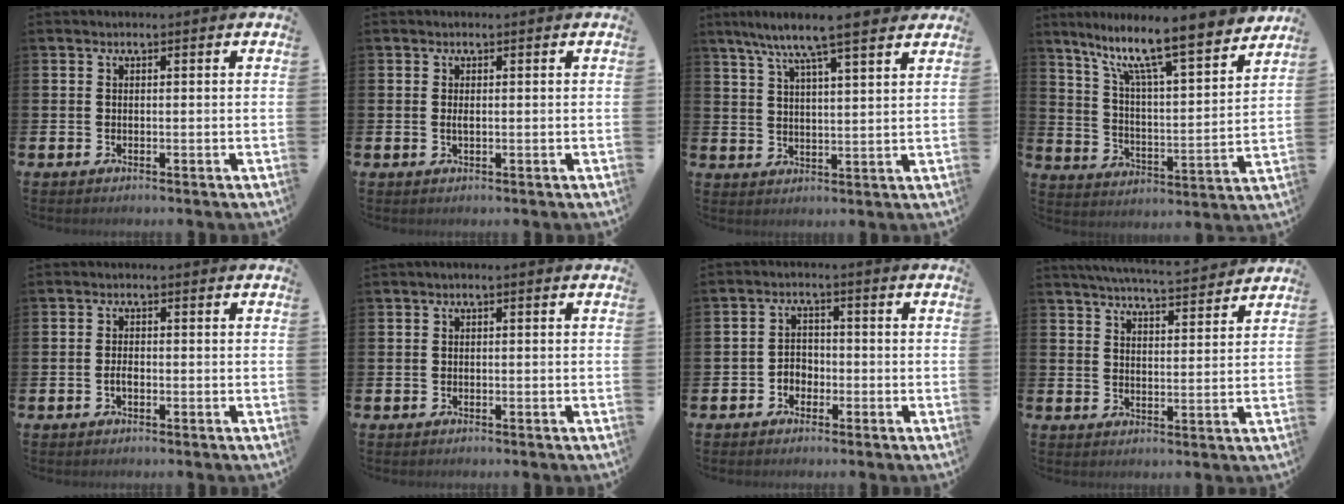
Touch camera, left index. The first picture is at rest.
{"total": 0.8, "force": [0.0, 0.3, 0.8], "torque": [-0.015, 0.000, 0.000]}
{"total": 7.6, "force": [6.8, 0.4, 3.5], "torque": [-0.076, -0.035, 0.115]}
{"total": 11.1, "force": [9.1, 1.2, 6.2], "torque": [-0.137, -0.070, 0.146]}
{"total": 1.4, "force": [-0.5, 0.8, 1.1], "torque": [-0.020, 0.001, -0.011]}
{"total": 0.6, "force": [-0.2, 0.1, 0.5], "torque": [-0.011, 0.000, -0.004]}
{"total": 2.5, "force": [-1.6, 1.9, 0.6], "torque": [-0.023, 0.012, -0.036]}
{"total": 5.6, "force": [5.5, 0.2, 0.9], "torque": [-0.022, -0.036, 0.096]}